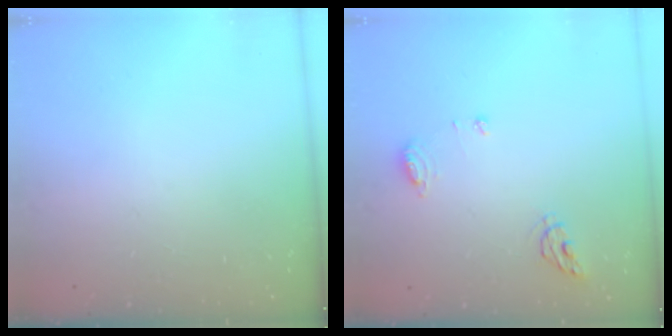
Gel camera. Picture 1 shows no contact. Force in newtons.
{"total": 7.2, "press": 7.2, "slide": 0.8}